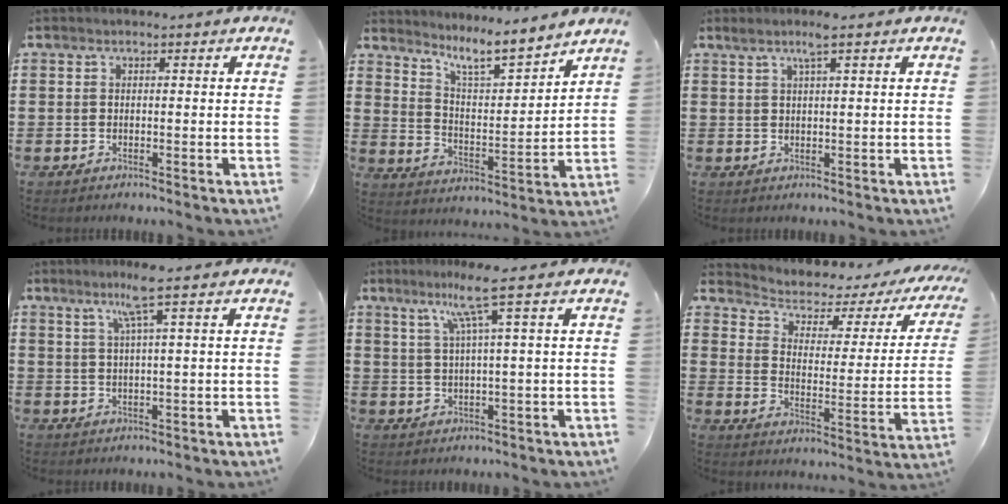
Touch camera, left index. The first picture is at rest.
{"total": 7.8, "force": [6.9, 0.6, 3.6], "torque": [-0.078, -0.047, 0.116]}
{"total": 3.0, "force": [1.7, 0.0, 2.5], "torque": [-0.051, 0.000, 0.029]}
{"total": 4.8, "force": [2.5, -0.6, 4.0], "torque": [-0.084, -0.002, 0.040]}
{"total": 7.1, "force": [3.2, -0.6, 6.3], "torque": [-0.131, 0.001, 0.050]}
{"total": 2.7, "force": [1.6, 1.6, 1.5], "torque": [-0.046, -0.018, 0.015]}